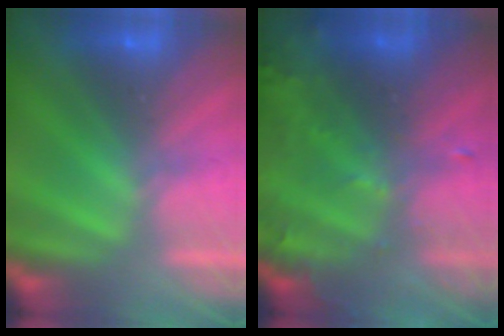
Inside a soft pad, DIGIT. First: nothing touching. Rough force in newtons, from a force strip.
{"total": 6.8}